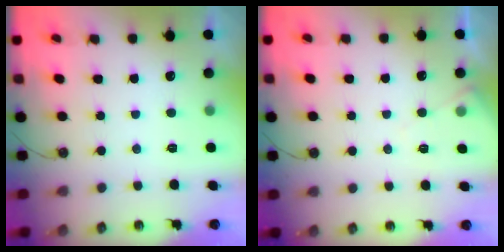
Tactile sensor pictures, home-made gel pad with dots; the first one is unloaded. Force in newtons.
{"total": 5.6, "press": 5.6, "slide": 0.7}